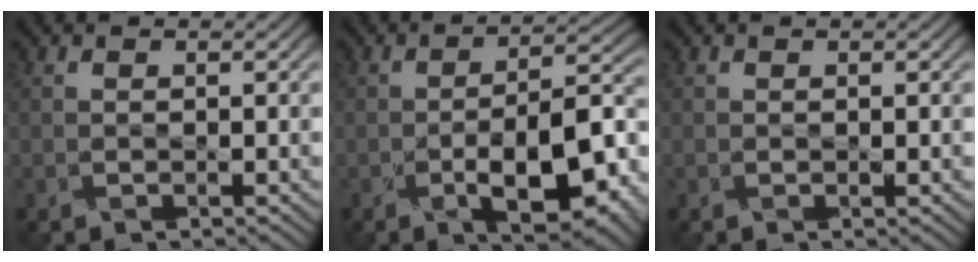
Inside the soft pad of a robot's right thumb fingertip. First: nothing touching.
{"total": 11.0, "force": [-4.8, 3.7, 9.2], "torque": [-0.141, -0.001, -0.073]}
{"total": 0.5, "force": [0.0, 0.2, 0.5], "torque": [-0.007, -0.002, 0.000]}